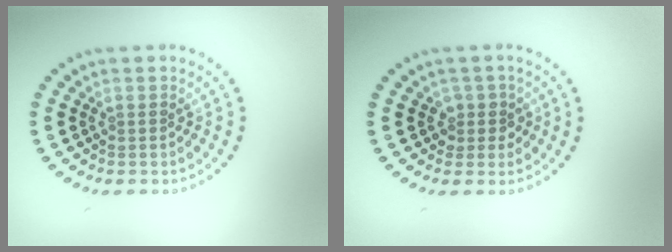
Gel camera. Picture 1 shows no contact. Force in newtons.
{"total": 1.6, "press": 1.3, "slide": 1.0}